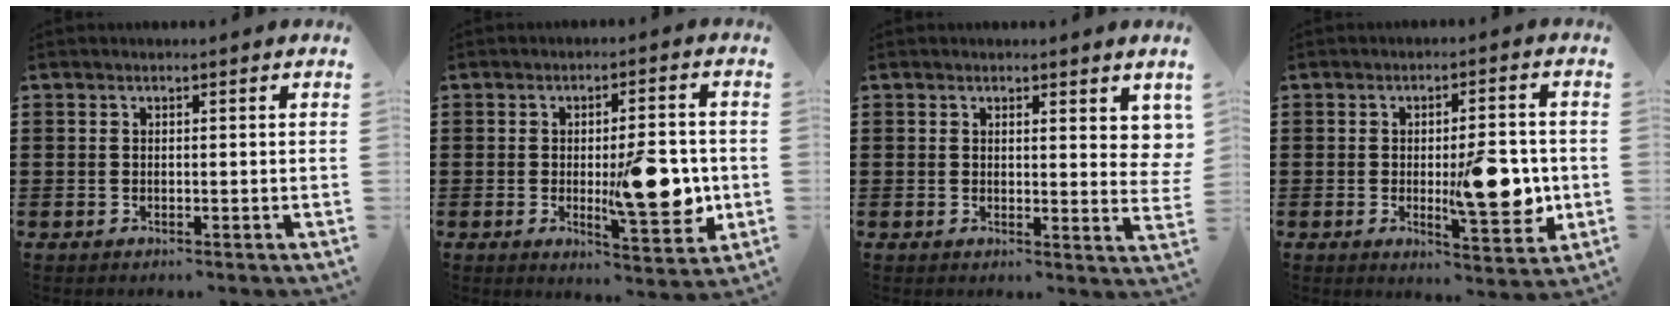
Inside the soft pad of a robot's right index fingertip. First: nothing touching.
{"total": 11.0, "force": [-1.0, 3.4, 10.4], "torque": [-0.146, -0.011, -0.015]}
{"total": 2.6, "force": [2.0, 0.8, 1.4], "torque": [-0.019, 0.000, 0.034]}
{"total": 10.1, "force": [-0.9, 3.3, 9.6], "torque": [-0.127, -0.009, -0.013]}